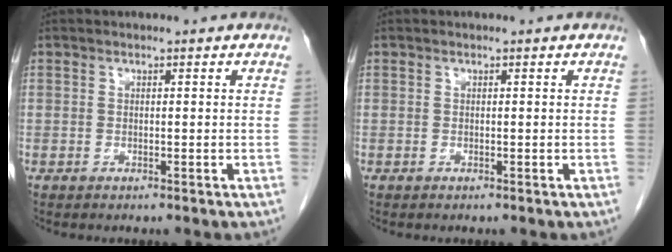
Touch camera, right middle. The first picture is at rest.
{"total": 0.0}